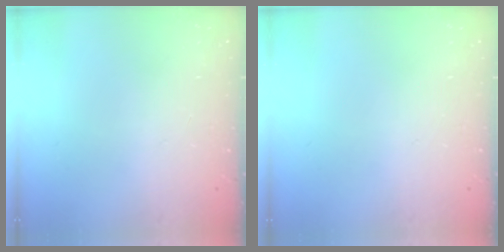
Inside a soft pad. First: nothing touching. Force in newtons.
{"total": 0.0}